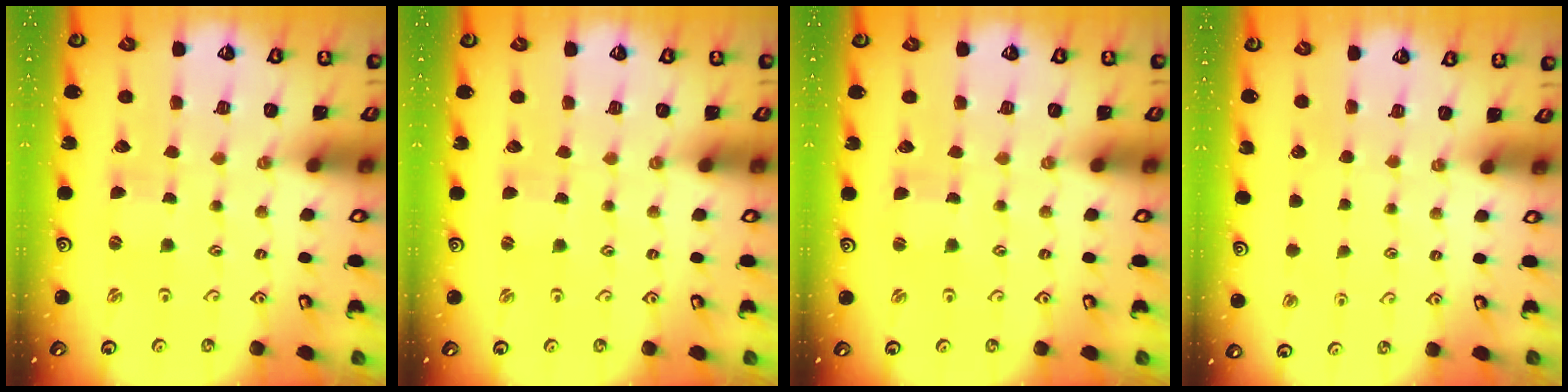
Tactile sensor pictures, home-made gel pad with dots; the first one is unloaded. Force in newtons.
{"total": 0.0}
{"total": 0.6, "press": 0.6, "slide": 0.0}
{"total": 0.0}